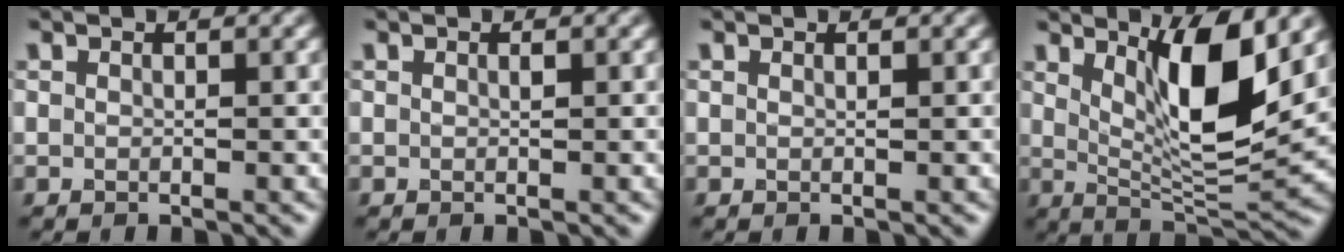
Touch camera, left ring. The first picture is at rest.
{"total": 0.0}
{"total": 0.0}
{"total": 8.1, "force": [3.0, 2.1, 7.2], "torque": [-0.119, -0.020, 0.056]}